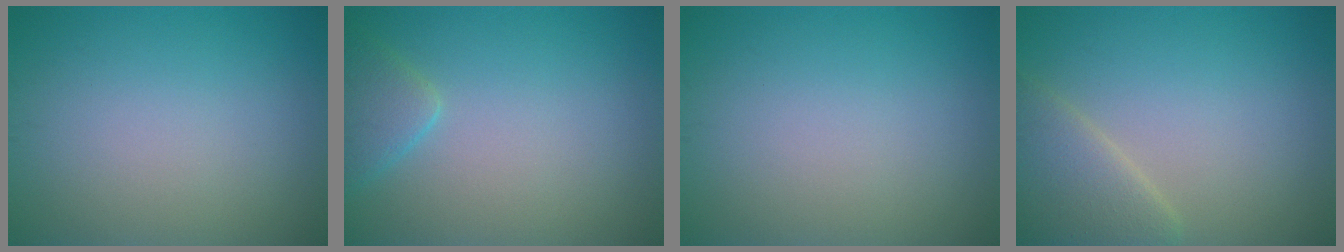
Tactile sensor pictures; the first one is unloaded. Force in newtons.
{"total": 2.5, "press": 2.4, "slide": 0.2}
{"total": 0.0}
{"total": 4.0, "press": 4.0, "slide": 0.3}